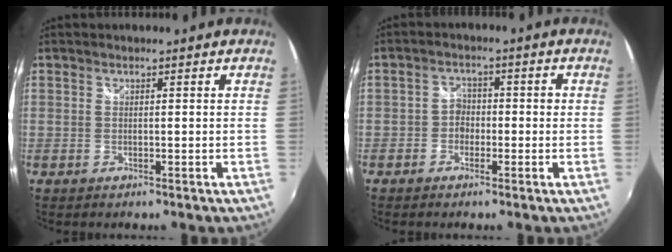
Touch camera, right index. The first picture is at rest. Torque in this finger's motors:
{"motor_torque": [-0.04, -0.07, 0.01, 0.03]}